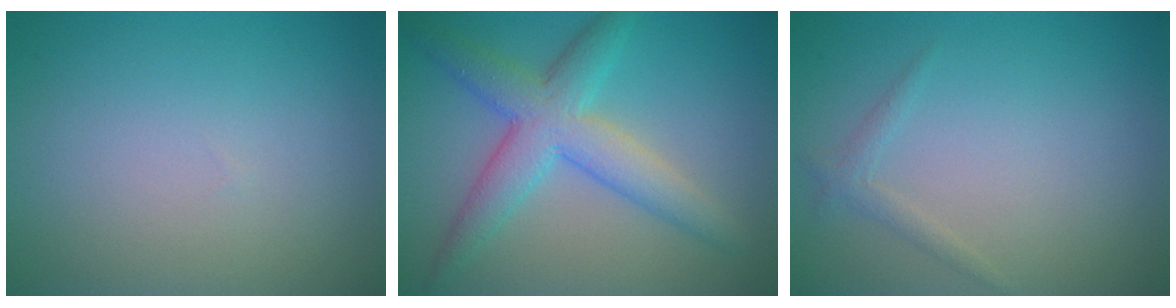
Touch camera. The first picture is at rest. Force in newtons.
{"total": 5.7, "press": 5.7, "slide": 0.1}
{"total": 1.1, "press": 1.1, "slide": 0.1}